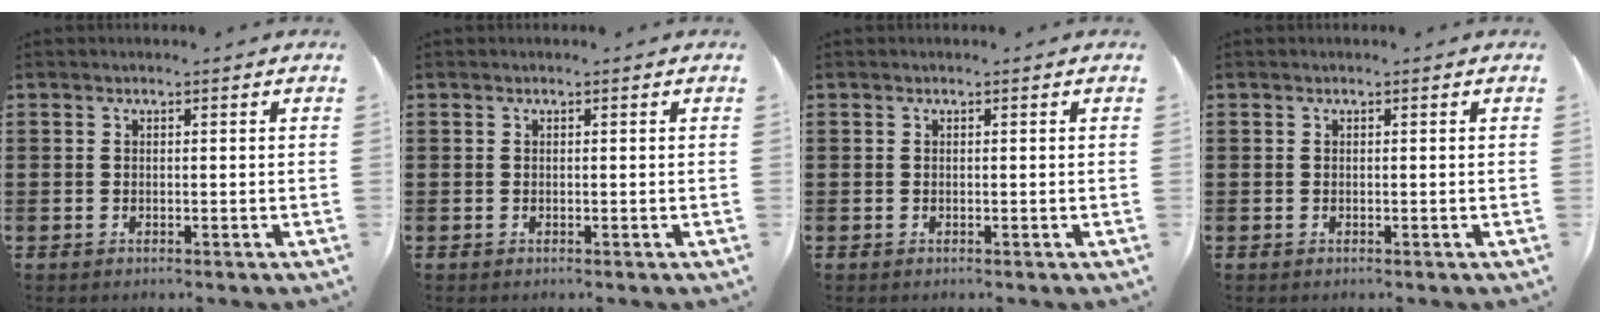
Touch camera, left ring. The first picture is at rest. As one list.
[{"total": 0.0}, {"total": 0.0}, {"total": 0.0}]